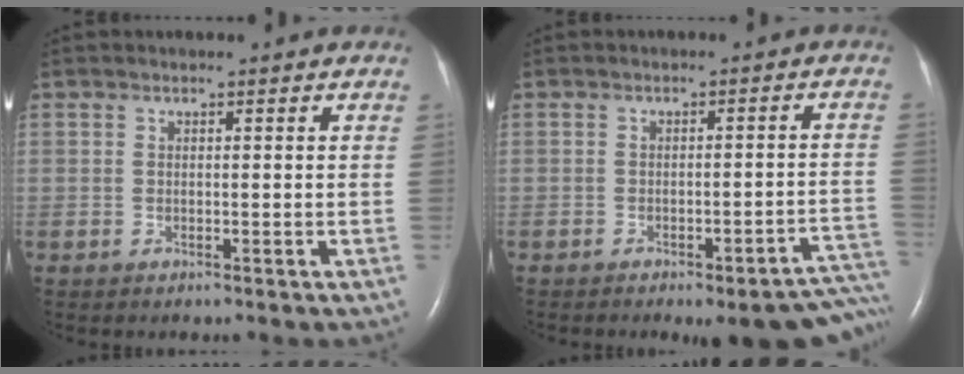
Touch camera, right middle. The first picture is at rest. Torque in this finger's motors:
{"motor_torque": [0.88, -1.26, 0.13, 0.08]}